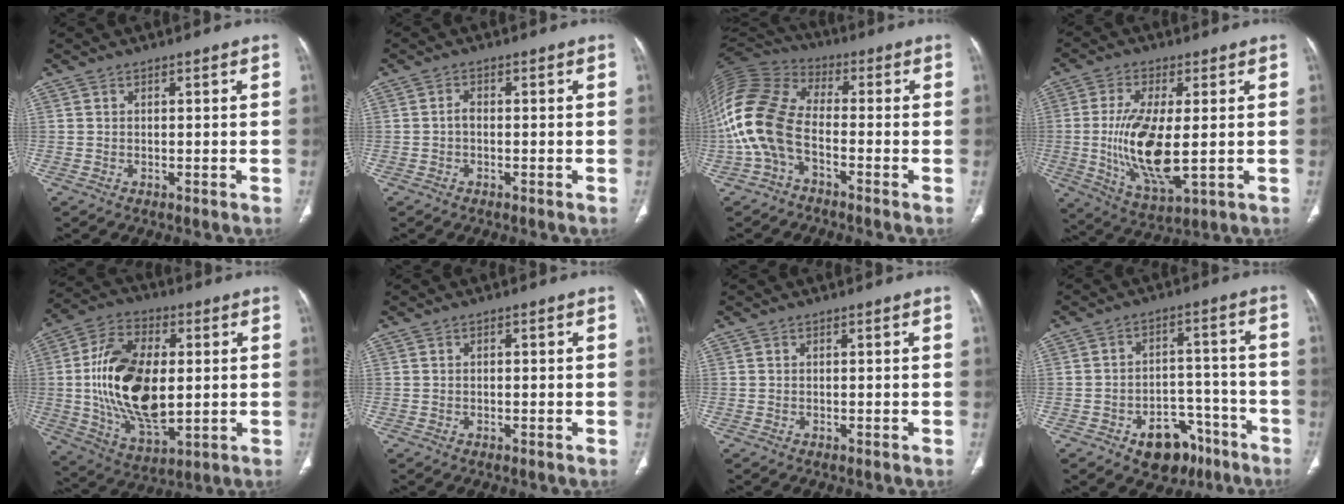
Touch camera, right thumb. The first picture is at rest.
{"total": 1.3, "force": [-0.4, 0.8, 1.0], "torque": [-0.016, 0.005, -0.010]}
{"total": 14.9, "force": [-3.8, 8.7, 11.5], "torque": [-0.255, 0.050, -0.082]}
{"total": 14.4, "force": [-0.7, 5.3, 13.3], "torque": [-0.269, -0.022, -0.004]}
{"total": 20.5, "force": [0.8, 11.2, 17.2], "torque": [-0.316, -0.006, 0.023]}
{"total": 0.6, "force": [0.0, 0.3, 0.5], "torque": [-0.010, 0.000, 0.002]}
{"total": 0.0}
{"total": 10.8, "force": [-6.4, 7.0, 5.1], "torque": [-0.036, 0.055, -0.084]}